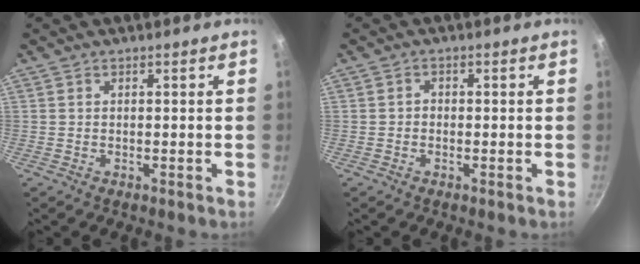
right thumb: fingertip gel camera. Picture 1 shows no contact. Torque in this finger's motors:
{"motor_torque": [-0.53, 0.05, -0.06, 0.34, 0.02]}